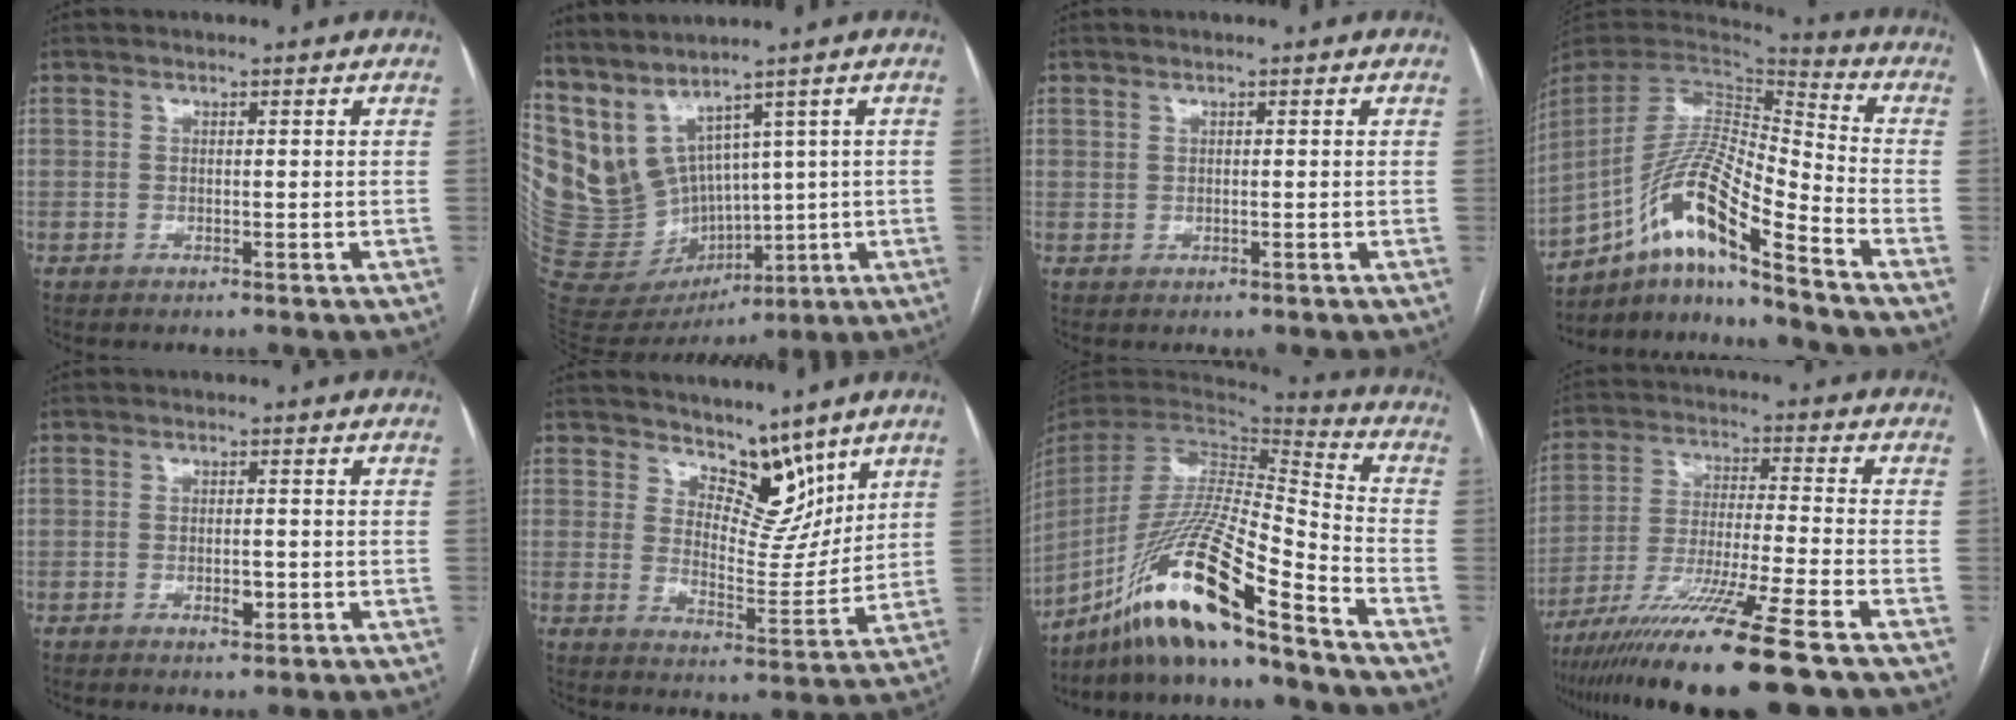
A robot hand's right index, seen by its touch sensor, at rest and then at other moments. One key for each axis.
{"total": 14.0, "fx": 6.1, "fy": 9.9, "fz": 7.7, "tx": -0.175, "ty": 0.017, "tz": 0.169}
{"total": 0.6, "fx": 0.5, "fy": 0.3, "fz": 0.2, "tx": -0.001, "ty": -0.002, "tz": 0.009}
{"total": 16.5, "fx": -10.8, "fy": 1.5, "fz": 12.4, "tx": -0.254, "ty": 0.006, "tz": -0.197}
{"total": 2.4, "fx": -0.8, "fy": 1.1, "fz": 2.0, "tx": -0.032, "ty": 0.000, "tz": -0.008}
{"total": 8.5, "fx": 6.7, "fy": 4.0, "fz": 3.3, "tx": -0.042, "ty": -0.008, "tz": 0.118}
{"total": 19.8, "fx": -14.7, "fy": 0.3, "fz": 13.3, "tx": -0.289, "ty": -0.023, "tz": -0.276}
{"total": 17.3, "fx": -12.3, "fy": -0.8, "fz": 12.2, "tx": -0.222, "ty": -0.048, "tz": -0.214}